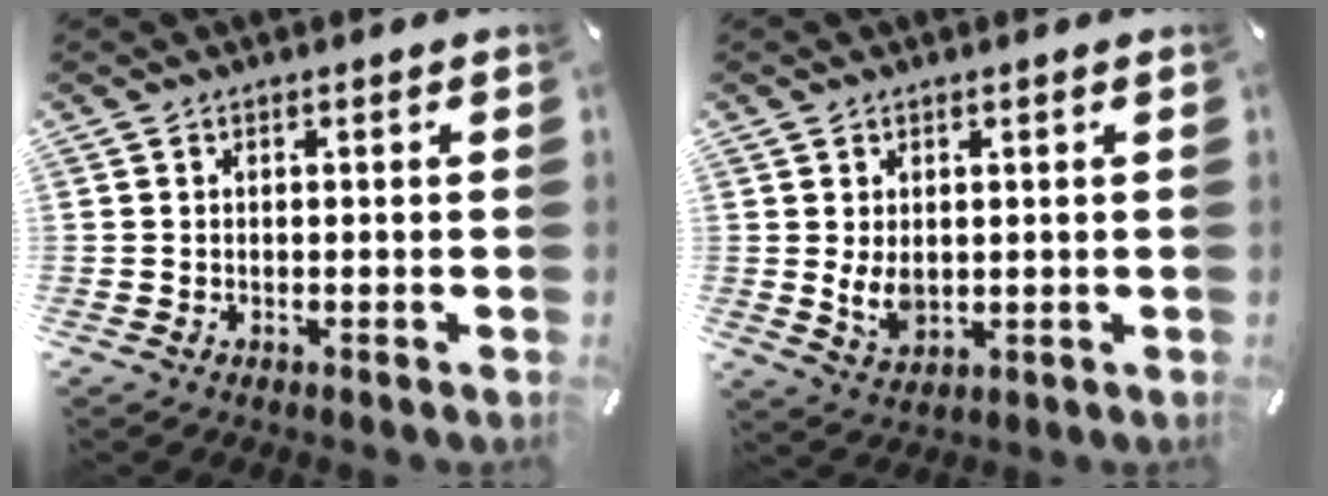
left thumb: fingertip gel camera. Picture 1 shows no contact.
{"total": 5.1, "force": [0.5, 3.6, 3.5], "torque": [-0.077, -0.006, 0.008]}